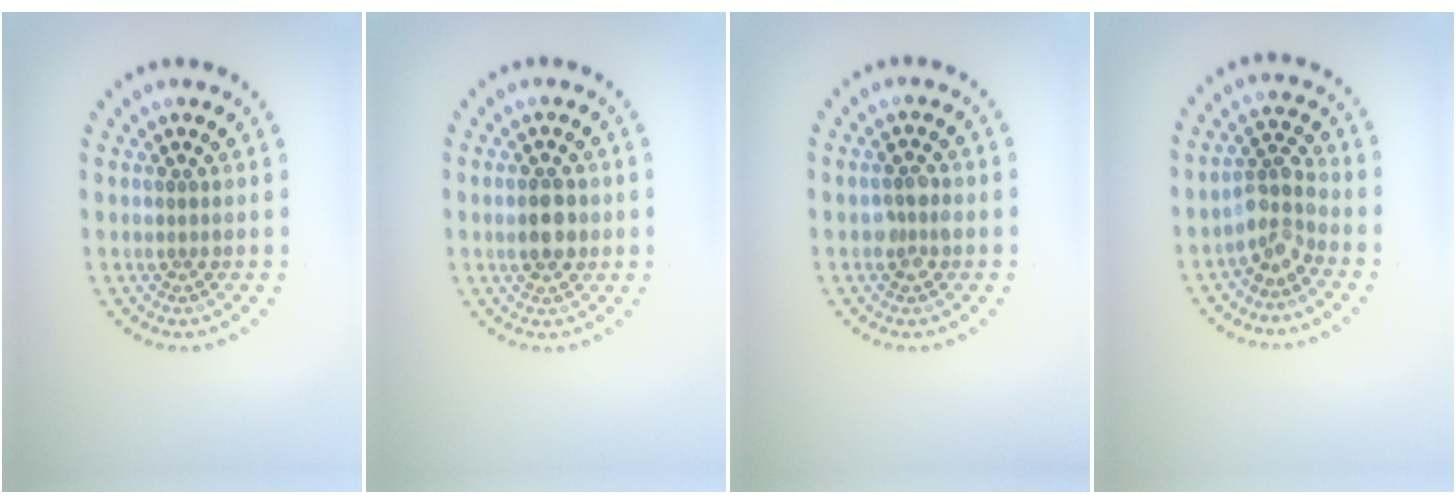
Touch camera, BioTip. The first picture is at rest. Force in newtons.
{"total": 3.1, "press": 3.1, "slide": 0.1}
{"total": 1.4, "press": 1.4, "slide": 0.1}
{"total": 3.0, "press": 2.2, "slide": 1.9}